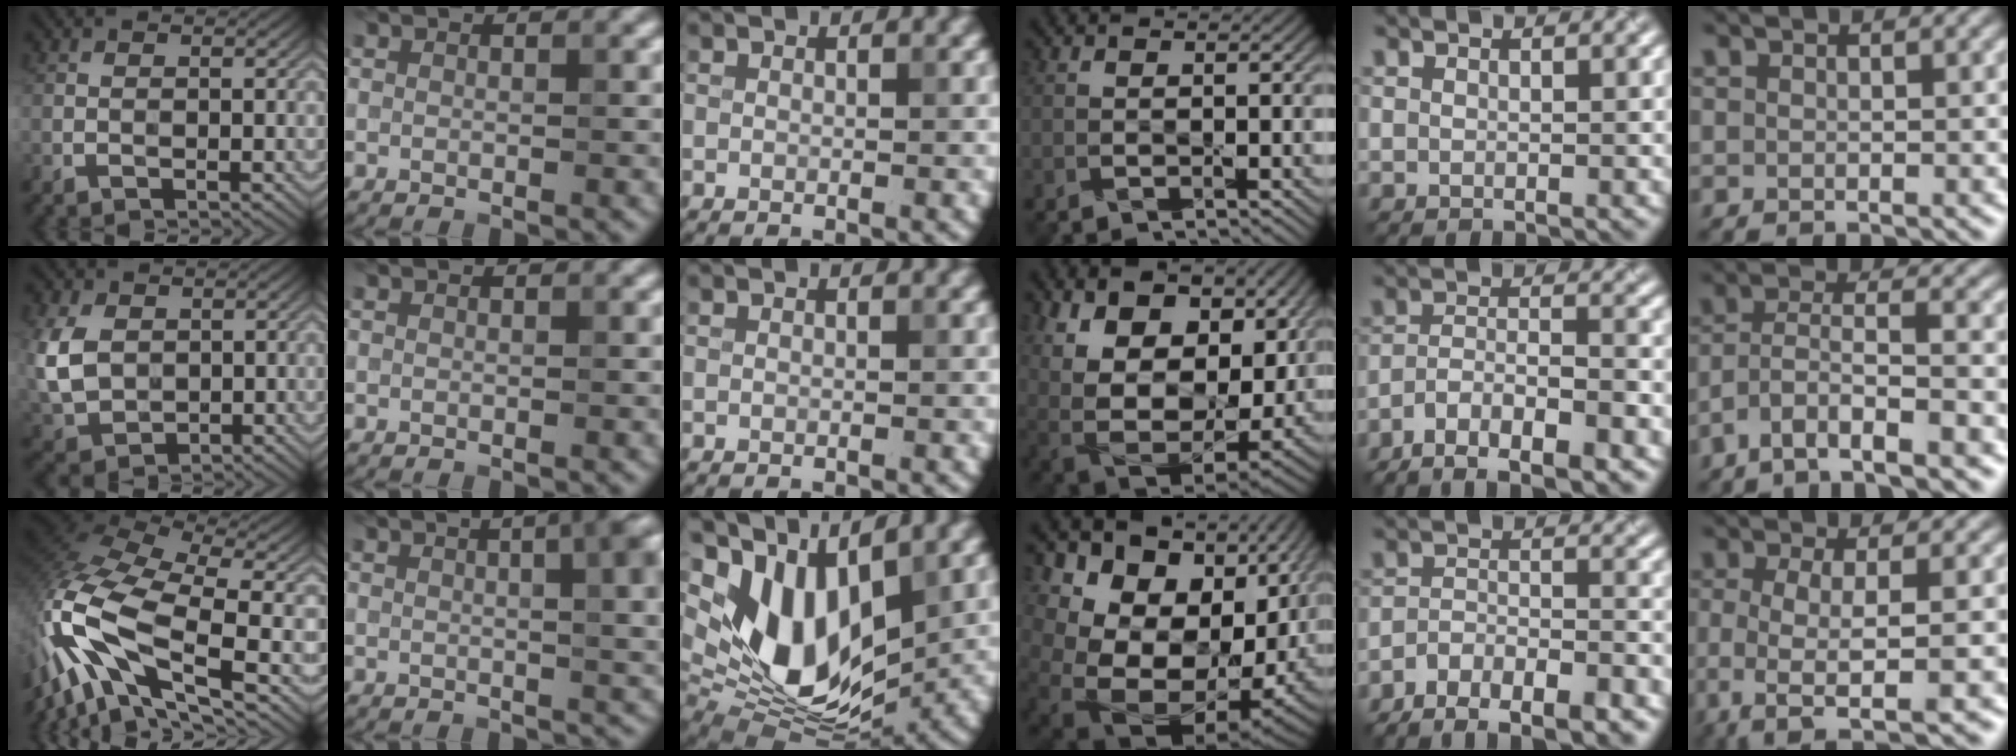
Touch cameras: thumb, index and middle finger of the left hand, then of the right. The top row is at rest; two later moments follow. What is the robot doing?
{"motion": "wipe", "object": "glasses"}